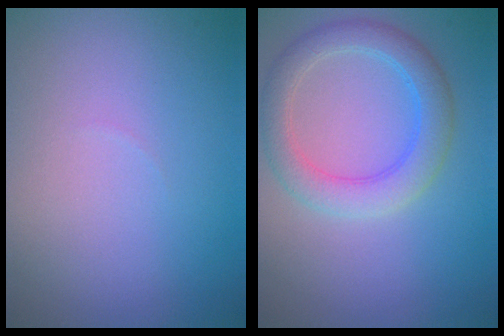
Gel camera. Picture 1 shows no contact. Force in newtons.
{"total": 3.0, "press": 3.0, "slide": 0.2}